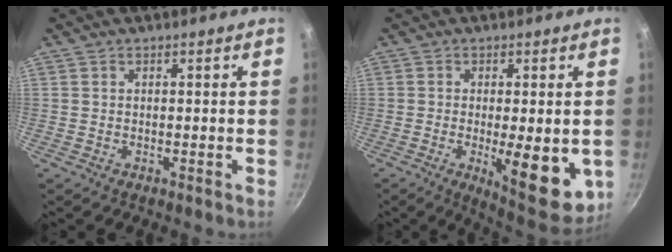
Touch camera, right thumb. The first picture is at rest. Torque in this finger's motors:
{"motor_torque": [-0.36, 0.69, 0.64, 0.59, 0.12]}